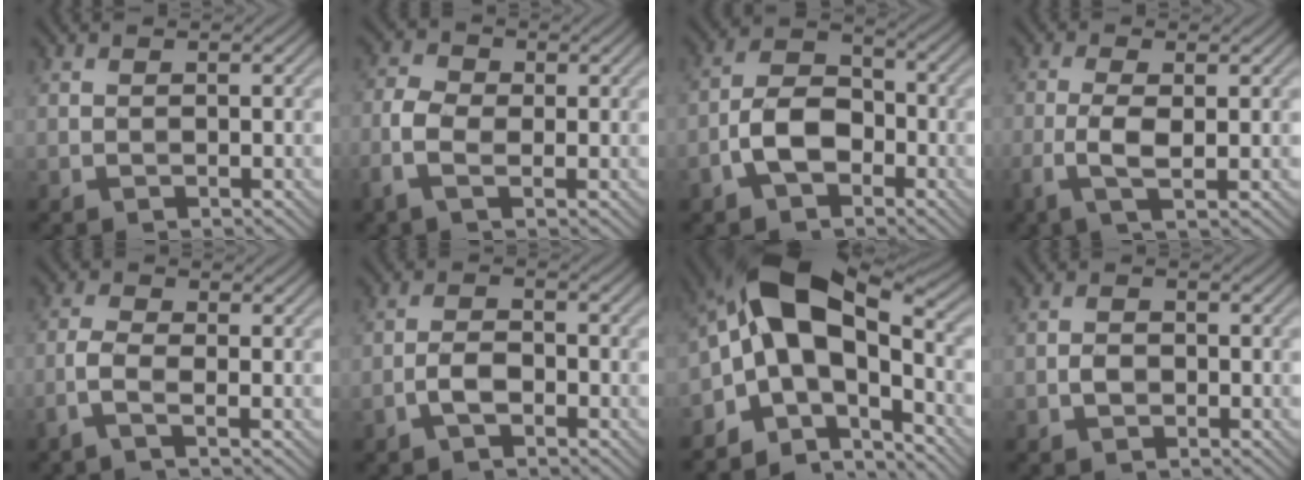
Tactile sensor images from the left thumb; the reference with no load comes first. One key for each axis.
{"total": 4.5, "fx": -1.0, "fy": 2.8, "fz": 3.4, "tx": -0.091, "ty": 0.004, "tz": -0.031}
{"total": 6.7, "fx": -2.9, "fy": 4.0, "fz": 4.6, "tx": -0.088, "ty": 0.009, "tz": -0.062}
{"total": 4.3, "fx": -0.9, "fy": 1.3, "fz": 4.0, "tx": -0.103, "ty": 0.000, "tz": -0.020}
{"total": 2.7, "fx": -1.2, "fy": 0.8, "fz": 2.3, "tx": -0.063, "ty": 0.006, "tz": -0.034}
{"total": 3.0, "fx": -1.7, "fy": 1.2, "fz": 2.1, "tx": -0.044, "ty": 0.004, "tz": -0.039}
{"total": 12.2, "fx": -3.3, "fy": 6.7, "fz": 9.7, "tx": -0.161, "ty": 0.012, "tz": -0.071}
{"total": 1.7, "fx": -0.8, "fy": 1.1, "fz": 1.0, "tx": -0.023, "ty": 0.001, "tz": -0.018}